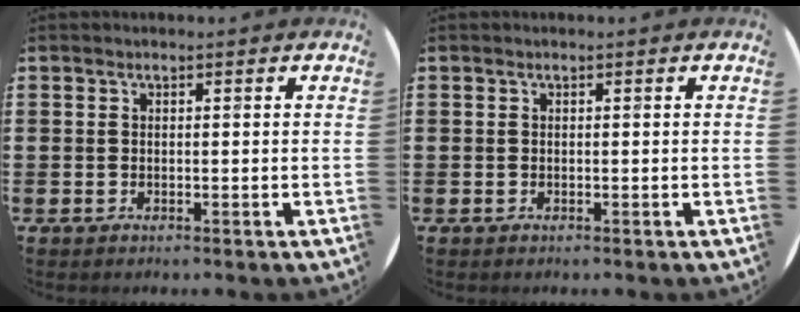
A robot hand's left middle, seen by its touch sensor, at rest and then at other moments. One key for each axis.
{"total": 0.0}